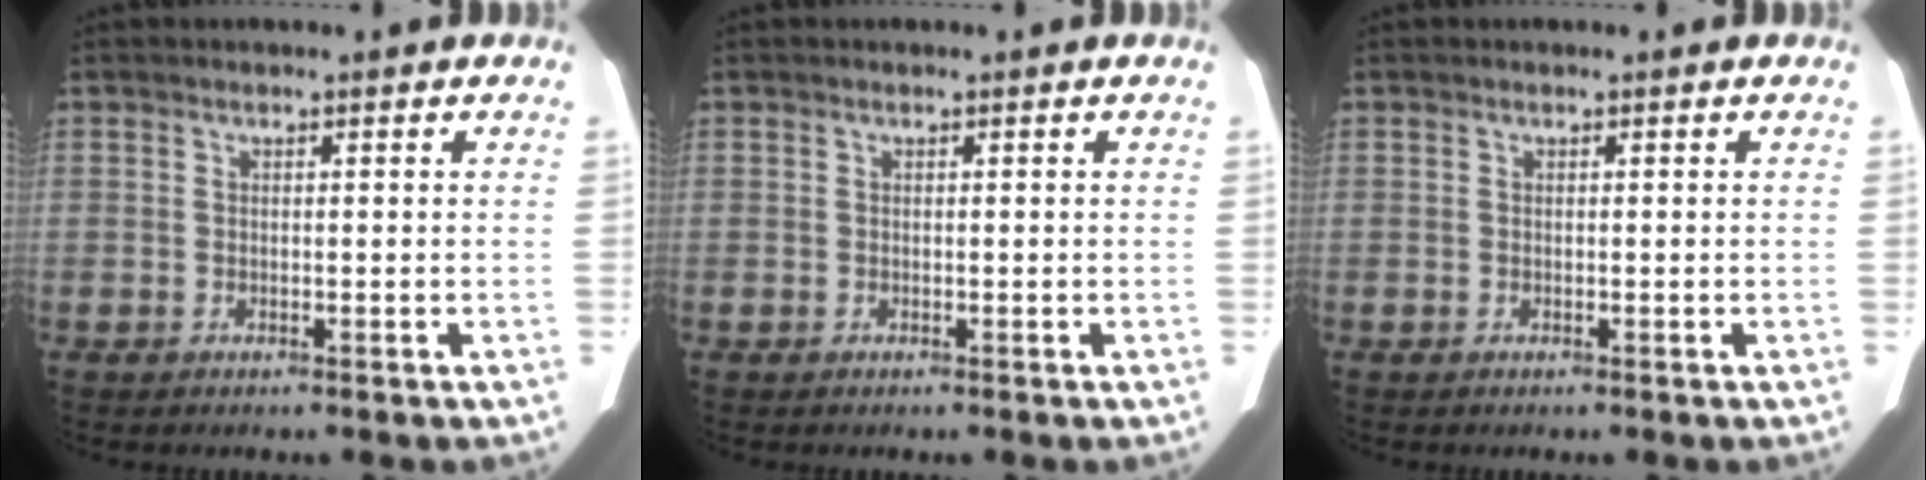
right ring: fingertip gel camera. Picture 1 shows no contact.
{"total": 0.0}
{"total": 0.0}